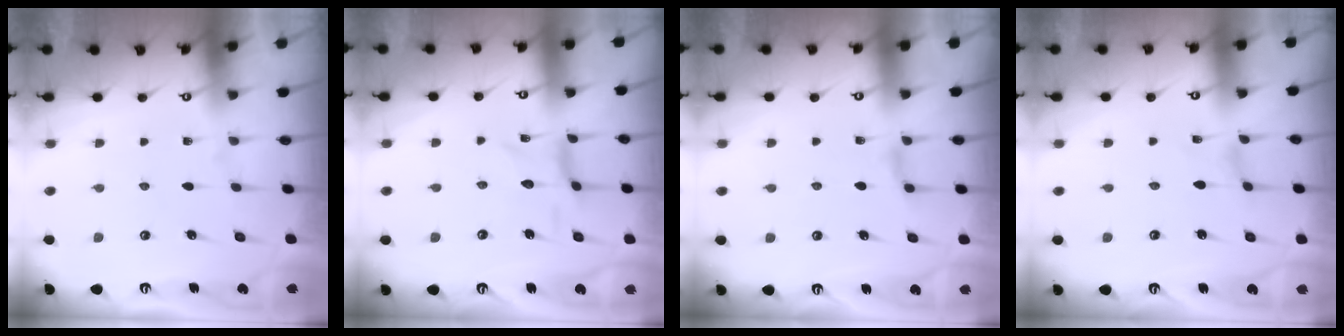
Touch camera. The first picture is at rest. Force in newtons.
{"total": 1.2, "press": 1.2, "slide": 0.1}
{"total": 4.7, "press": 4.6, "slide": 0.5}
{"total": 0.0}